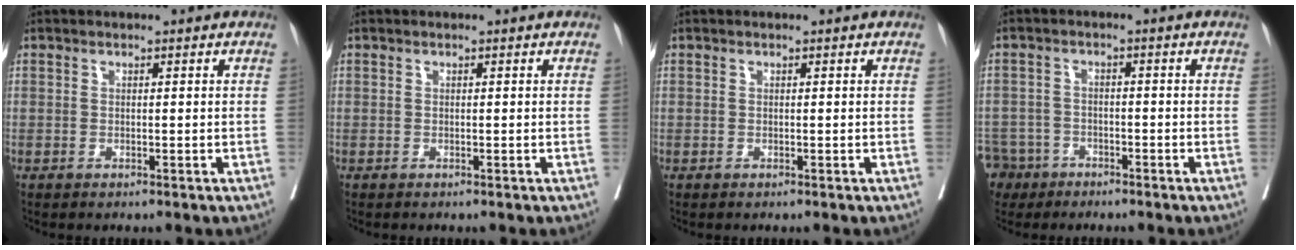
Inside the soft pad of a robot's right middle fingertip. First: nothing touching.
{"total": 0.0}
{"total": 0.0}
{"total": 7.8, "force": [-5.5, 5.4, 1.0], "torque": [-0.041, -0.006, -0.098]}